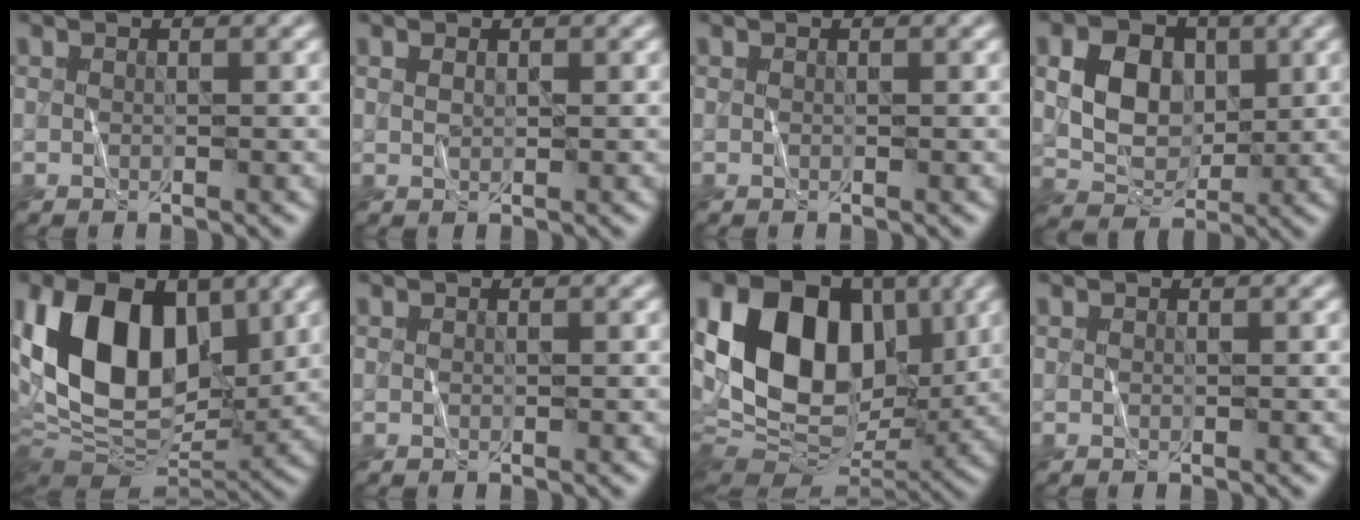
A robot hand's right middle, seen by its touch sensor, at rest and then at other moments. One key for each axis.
{"total": 0.7, "fx": 0.4, "fy": 0.3, "fz": 0.5, "tx": -0.012, "ty": 0.000, "tz": 0.008}
{"total": 0.0}
{"total": 5.5, "fx": 1.1, "fy": 4.2, "fz": 3.5, "tx": -0.067, "ty": -0.001, "tz": 0.018}
{"total": 14.5, "fx": 2.6, "fy": 9.3, "fz": 10.8, "tx": -0.203, "ty": 0.006, "tz": 0.036}
{"total": 0.0}
{"total": 14.5, "fx": 3.6, "fy": 9.9, "fz": 9.9, "tx": -0.173, "ty": 0.013, "tz": 0.057}
{"total": 0.0}